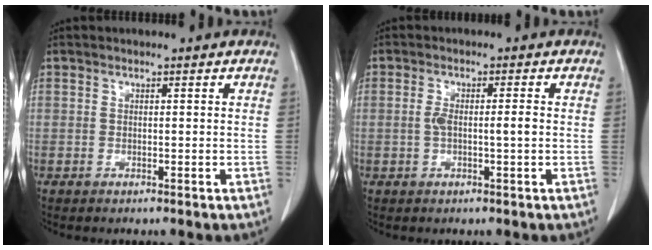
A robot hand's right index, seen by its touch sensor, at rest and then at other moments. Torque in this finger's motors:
{"motor_torque": [0.25, 0.25, 0.08, 0.03]}